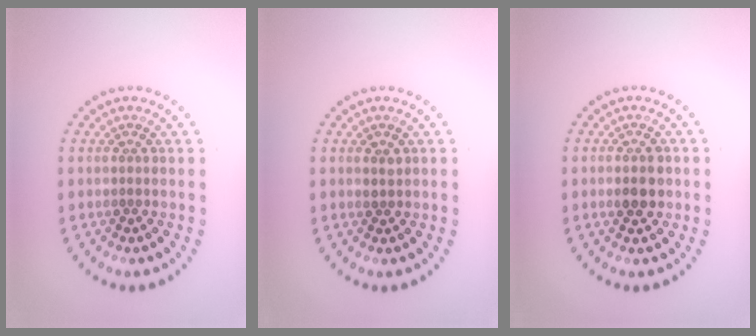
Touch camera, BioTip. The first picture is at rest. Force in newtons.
{"total": 0.8, "press": 0.8, "slide": 0.1}
{"total": 2.7, "press": 2.7, "slide": 0.2}